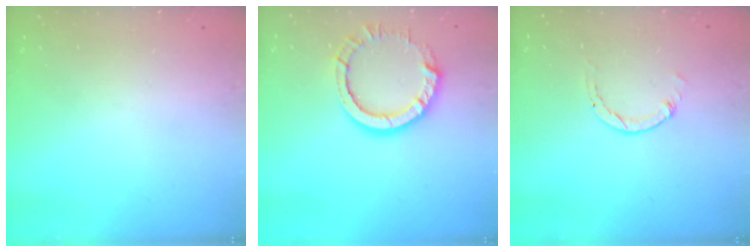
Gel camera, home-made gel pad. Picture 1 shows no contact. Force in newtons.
{"total": 9.8, "press": 9.8, "slide": 0.4}
{"total": 1.3, "press": 1.2, "slide": 0.2}